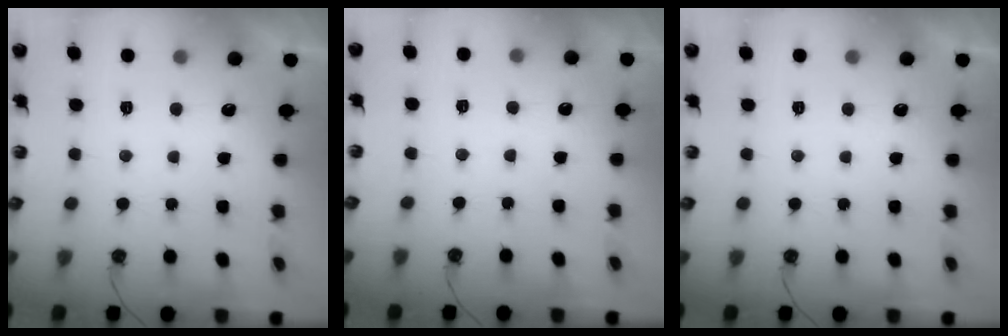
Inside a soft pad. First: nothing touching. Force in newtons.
{"total": 3.0, "press": 2.9, "slide": 0.4}
{"total": 0.0}